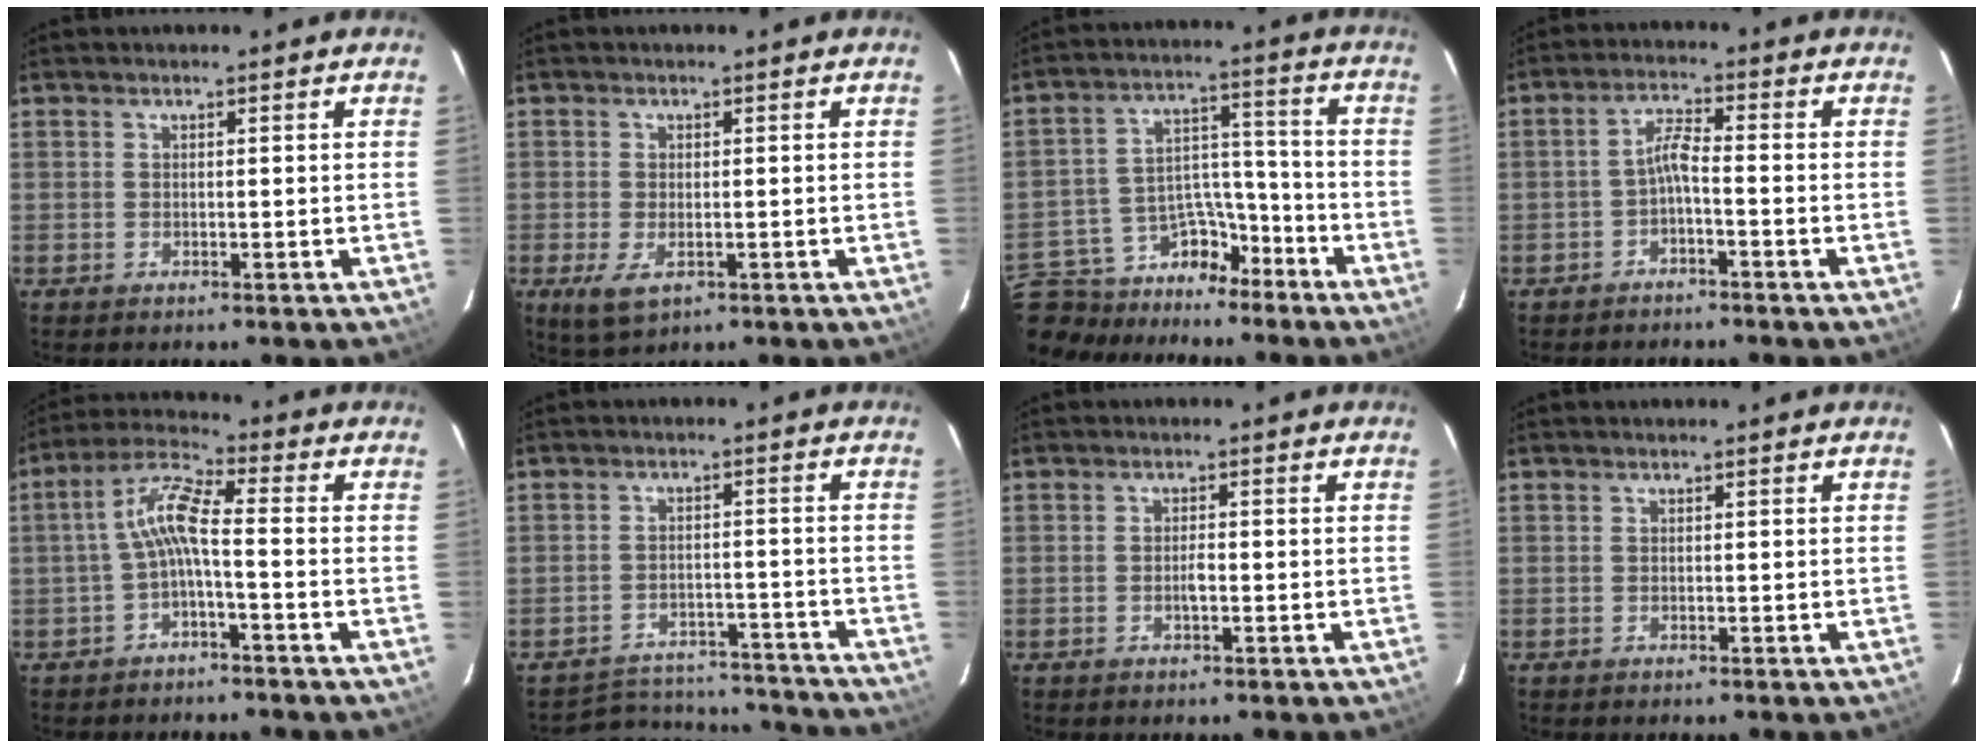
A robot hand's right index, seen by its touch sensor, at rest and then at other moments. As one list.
[{"total": 4.5, "force": [-1.7, 2.3, 3.5], "torque": [-0.072, -0.016, -0.025]}, {"total": 16.6, "force": [-11.5, 10.2, 6.4], "torque": [-0.156, 0.042, -0.166]}, {"total": 3.2, "force": [-1.8, 0.2, 2.6], "torque": [-0.062, 0.011, -0.034]}, {"total": 6.6, "force": [-1.7, 1.0, 6.3], "torque": [-0.151, 0.019, -0.033]}, {"total": 14.7, "force": [-13.4, 5.5, 2.4], "torque": [-0.057, 0.039, -0.160]}, {"total": 1.6, "force": [-0.5, 0.6, 1.4], "torque": [-0.025, 0.001, -0.010]}, {"total": 0.0}]